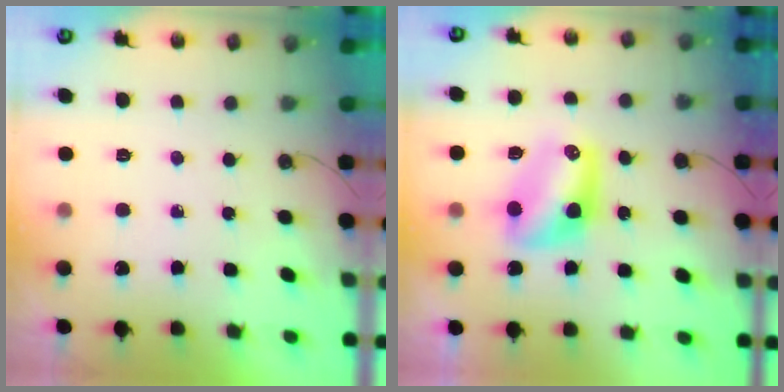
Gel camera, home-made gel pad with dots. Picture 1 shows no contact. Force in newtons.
{"total": 8.5, "press": 8.5, "slide": 0.8}